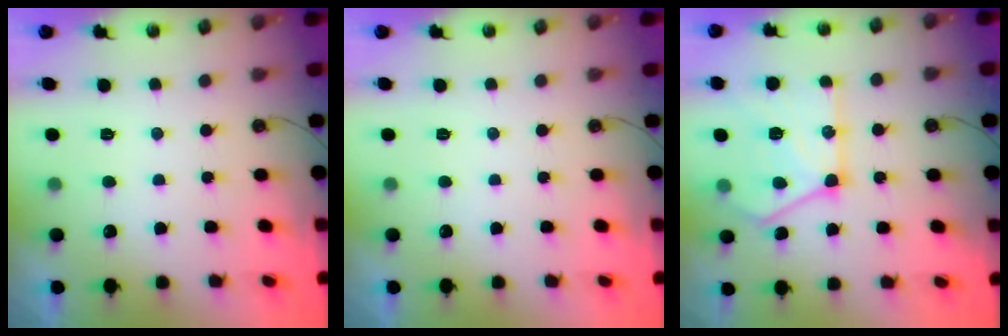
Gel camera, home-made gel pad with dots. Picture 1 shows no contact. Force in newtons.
{"total": 0.0}
{"total": 17.4, "press": 17.3, "slide": 0.8}